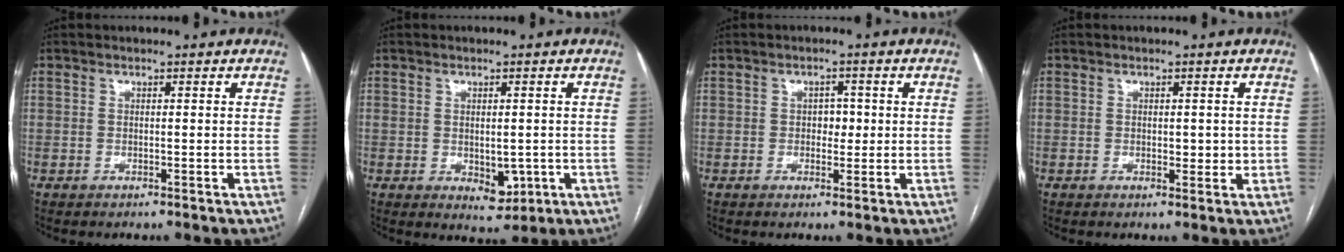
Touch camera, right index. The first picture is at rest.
{"total": 4.6, "force": [-0.7, 2.7, 3.6], "torque": [-0.050, -0.004, 0.005]}
{"total": 2.4, "force": [0.1, 1.6, 1.8], "torque": [-0.018, 0.004, 0.001]}
{"total": 2.3, "force": [0.2, 1.4, 1.8], "torque": [-0.023, 0.000, 0.007]}